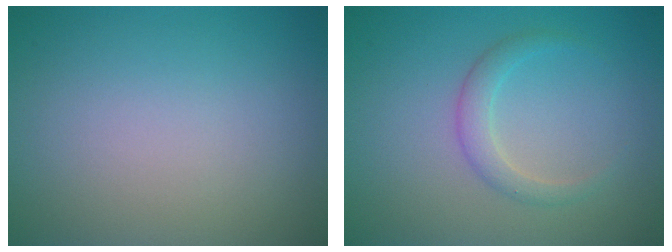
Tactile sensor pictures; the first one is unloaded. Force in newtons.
{"total": 1.9, "press": 1.9, "slide": 0.1}